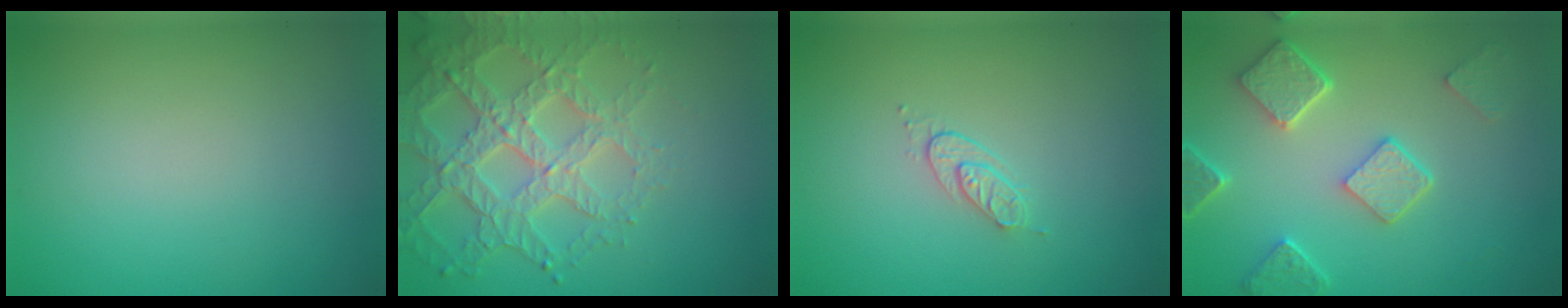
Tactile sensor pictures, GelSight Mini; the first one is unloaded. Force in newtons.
{"total": 5.9, "press": 4.7, "slide": 3.6}
{"total": 1.5, "press": 0.8, "slide": 1.3}
{"total": 4.9, "press": 3.9, "slide": 3.0}